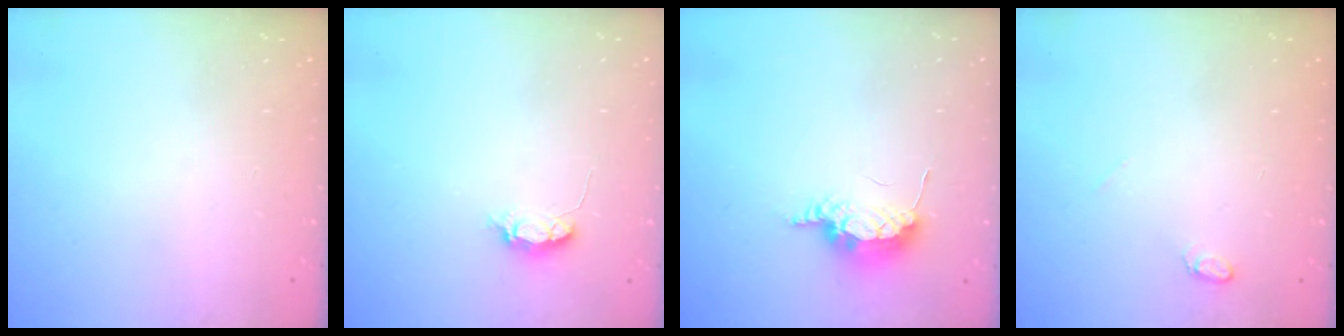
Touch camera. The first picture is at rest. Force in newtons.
{"total": 4.3, "press": 4.2, "slide": 0.4}
{"total": 7.7, "press": 7.5, "slide": 1.9}
{"total": 3.8, "press": 3.8, "slide": 0.4}